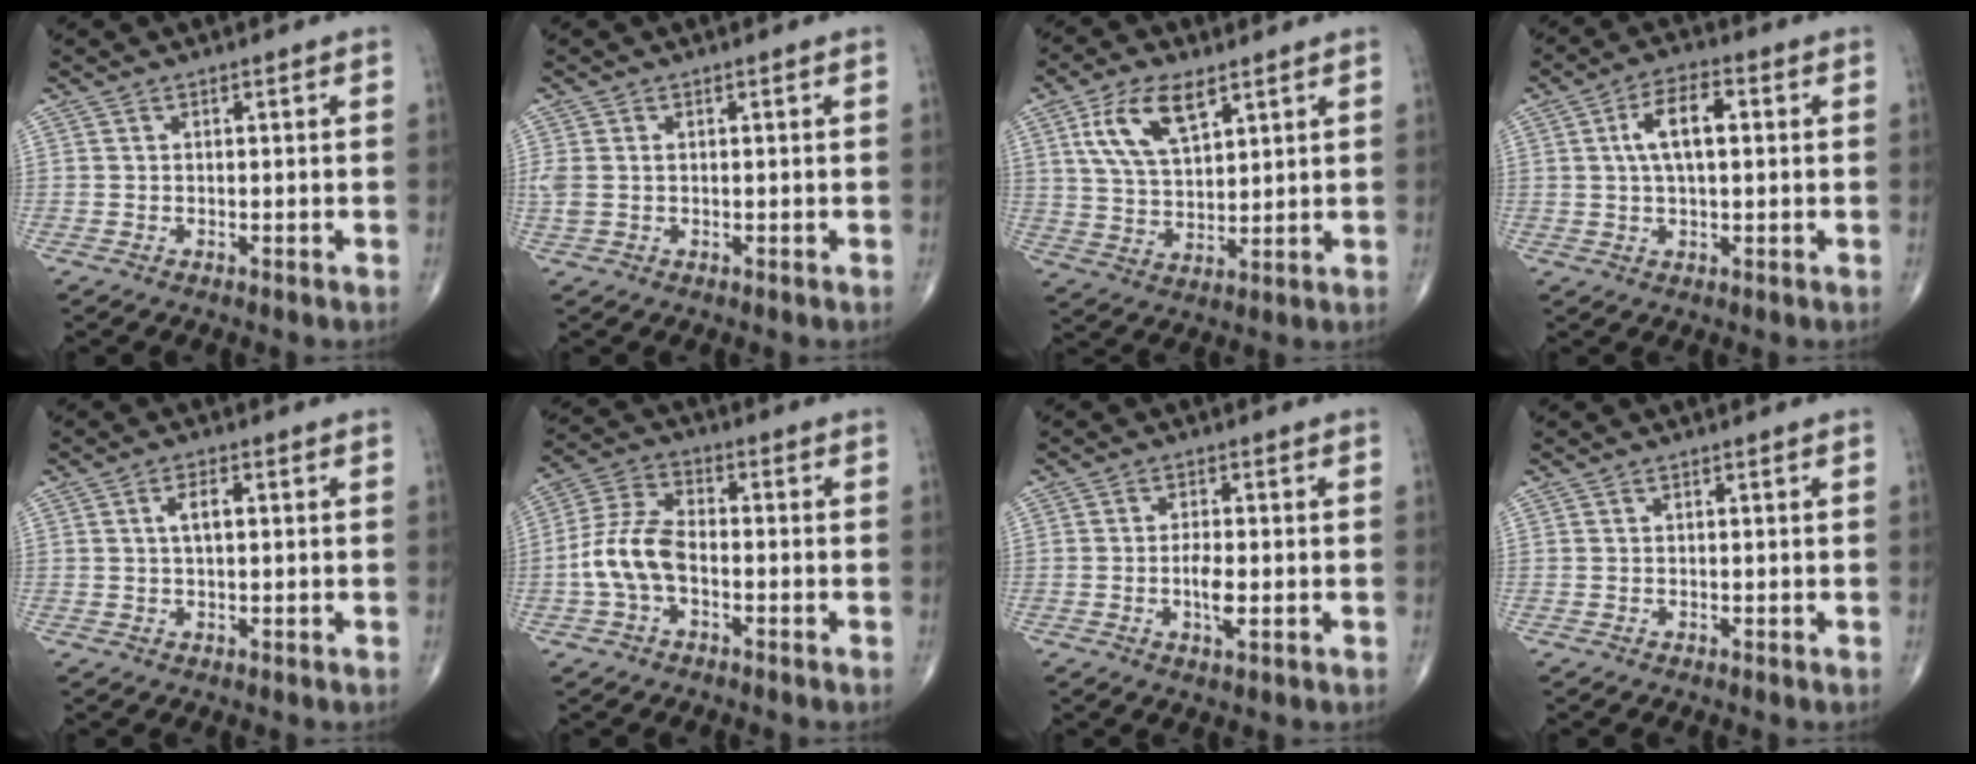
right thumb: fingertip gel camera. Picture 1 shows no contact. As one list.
[{"total": 2.7, "force": [0.2, 1.8, 2.1], "torque": [-0.070, 0.012, 0.008]}, {"total": 11.3, "force": [5.5, 5.4, 8.2], "torque": [-0.147, -0.018, 0.110]}, {"total": 8.2, "force": [1.4, 3.8, 7.1], "torque": [-0.124, 0.014, 0.021]}, {"total": 3.1, "force": [0.6, 1.4, 2.8], "torque": [-0.049, 0.005, 0.009]}, {"total": 9.3, "force": [-2.2, 5.2, 7.3], "torque": [-0.156, 0.030, -0.050]}, {"total": 4.2, "force": [-0.8, 1.4, 3.8], "torque": [-0.069, -0.003, -0.018]}, {"total": 0.0}]